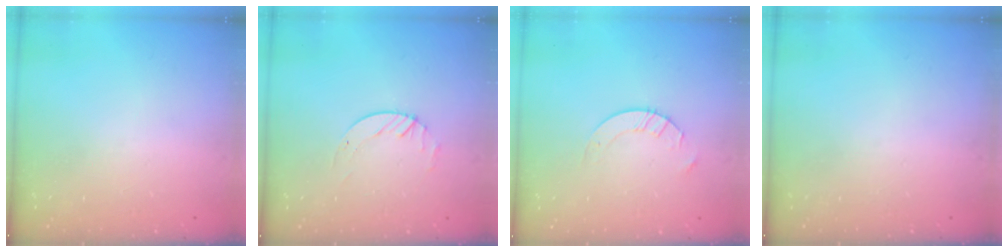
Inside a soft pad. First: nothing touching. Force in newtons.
{"total": 2.0, "press": 2.0, "slide": 0.2}
{"total": 2.0, "press": 2.0, "slide": 0.2}
{"total": 0.0}